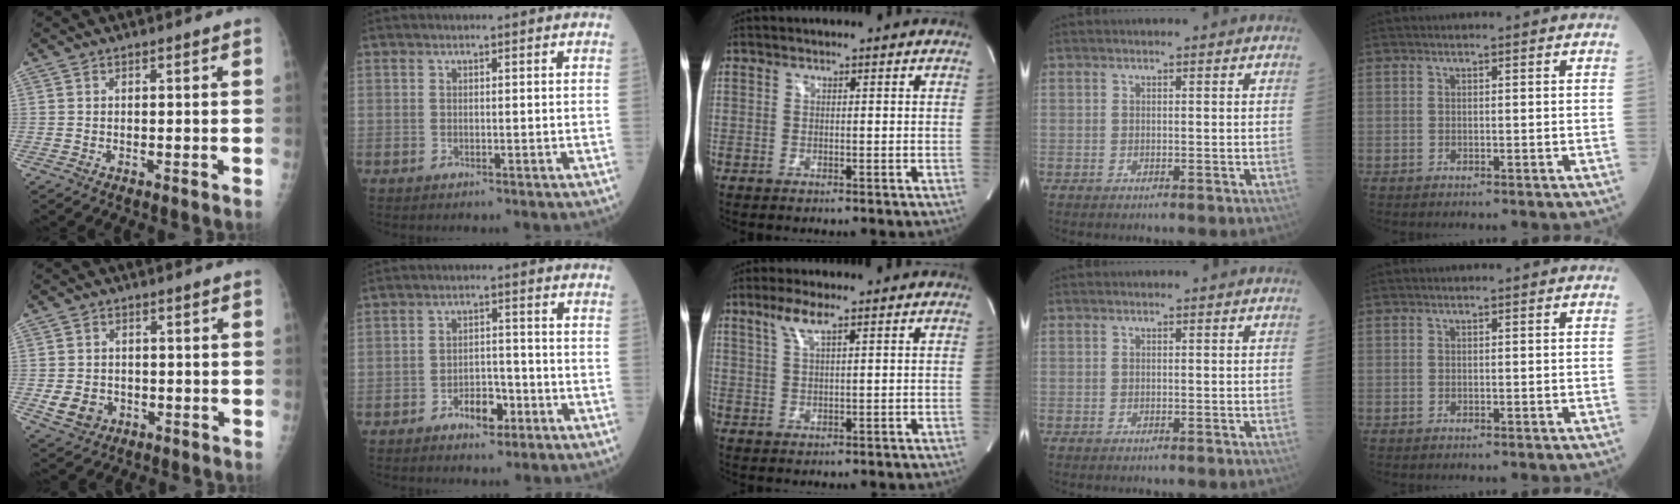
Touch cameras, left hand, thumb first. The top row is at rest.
{"thumb": {"total": 5.6, "force": [-1.5, 4.7, 2.5], "torque": [-0.032, 0.005, -0.017]}, "index": {"total": 4.7, "force": [-2.8, 2.3, 3.0], "torque": [-0.049, 0.009, -0.044]}, "middle": {"total": 3.8, "force": [2.3, 0.4, 3.0], "torque": [-0.067, 0.006, 0.049]}}